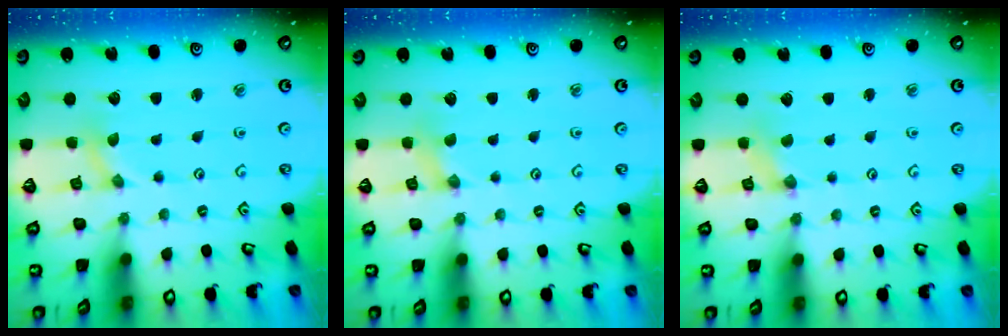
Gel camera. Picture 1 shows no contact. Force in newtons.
{"total": 0.0}
{"total": 0.0}